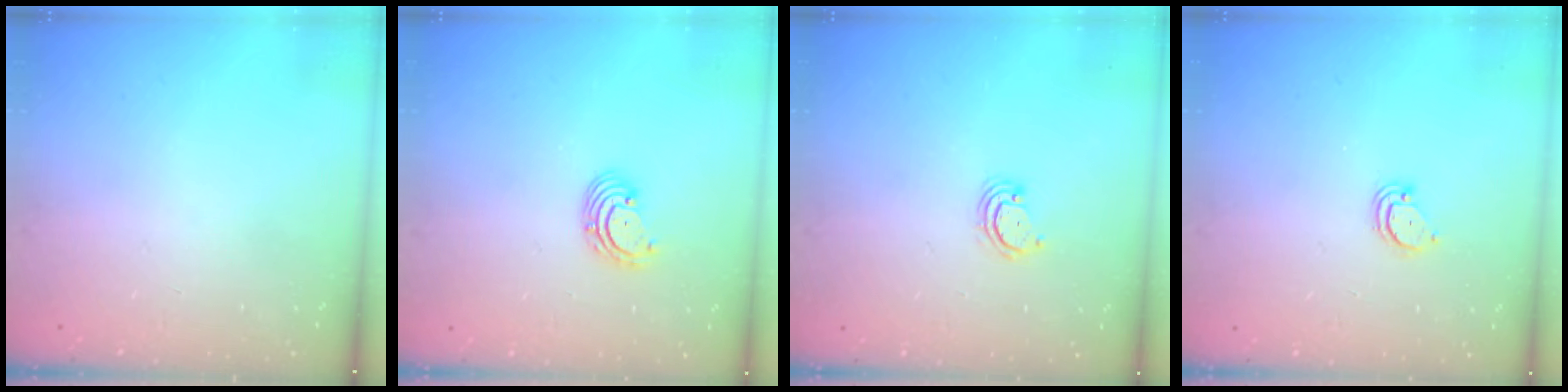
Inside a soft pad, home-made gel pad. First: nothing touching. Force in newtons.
{"total": 2.7, "press": 2.7, "slide": 0.1}
{"total": 2.9, "press": 2.8, "slide": 0.4}
{"total": 2.6, "press": 2.6, "slide": 0.2}